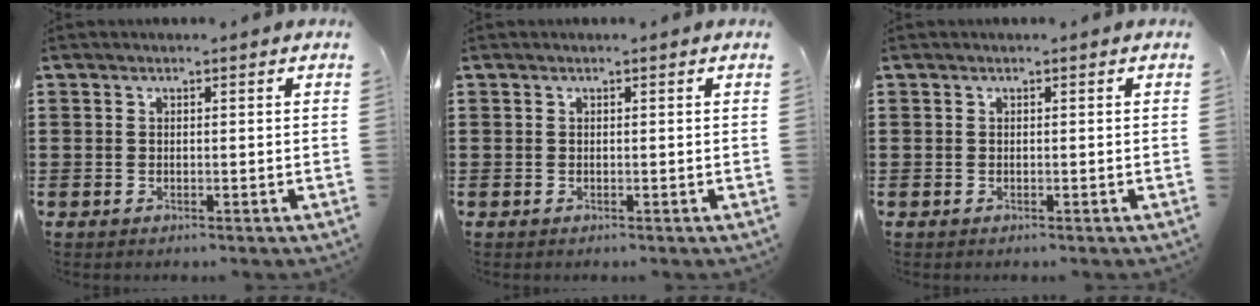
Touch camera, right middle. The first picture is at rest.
{"total": 0.0}
{"total": 0.0}